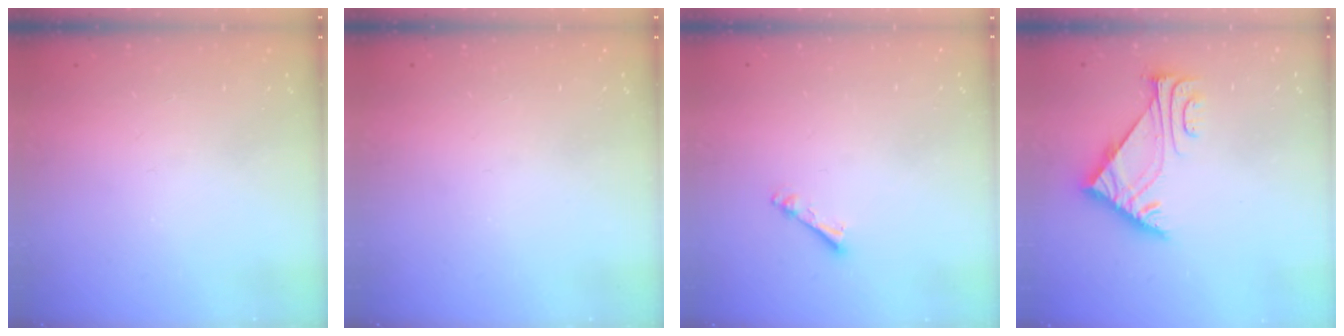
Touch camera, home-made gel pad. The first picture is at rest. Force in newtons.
{"total": 0.0}
{"total": 2.5, "press": 2.4, "slide": 0.5}
{"total": 6.6, "press": 6.6, "slide": 1.0}